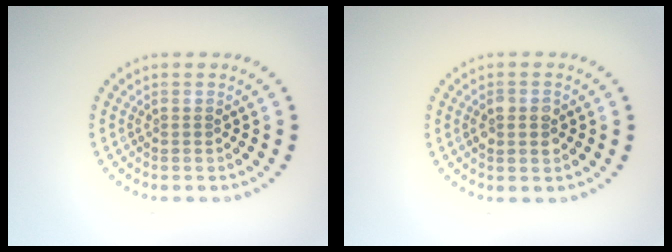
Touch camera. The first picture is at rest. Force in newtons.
{"total": 2.3, "press": 2.3, "slide": 0.2}